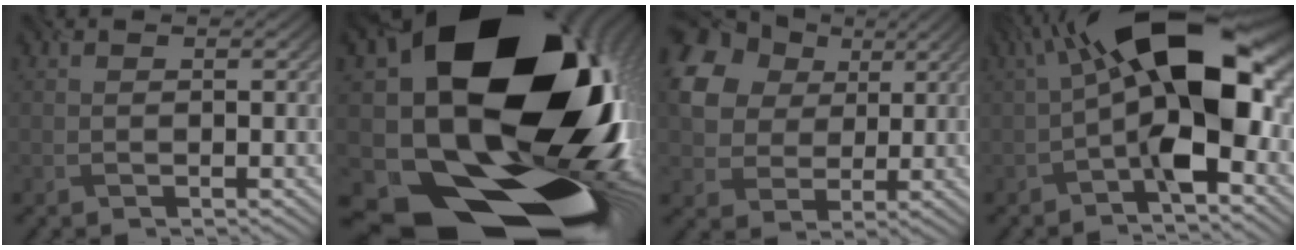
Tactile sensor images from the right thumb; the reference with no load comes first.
{"total": 23.1, "force": [-0.4, 17.3, 15.3], "torque": [-0.262, -0.116, 0.012]}
{"total": 13.1, "force": [4.6, 9.9, 7.2], "torque": [-0.195, 0.027, 0.088]}
{"total": 15.3, "force": [-0.1, 6.4, 13.9], "torque": [-0.213, 0.029, -0.017]}